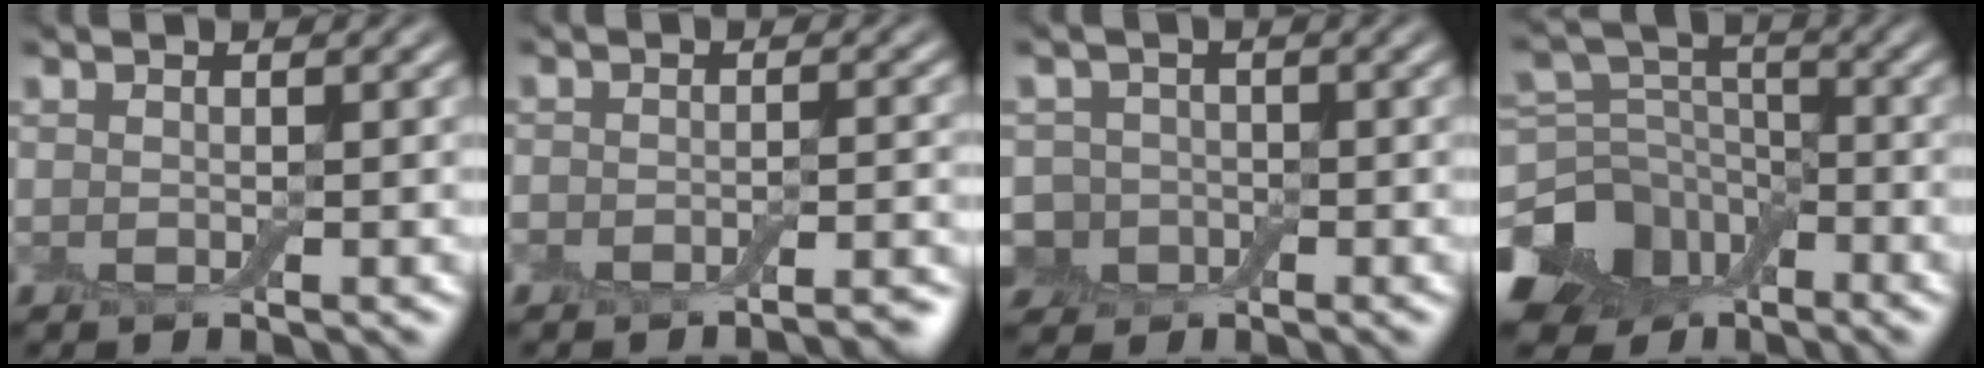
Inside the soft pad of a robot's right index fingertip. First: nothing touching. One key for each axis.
{"total": 3.4, "fx": -3.1, "fy": 0.7, "fz": 1.1, "tx": -0.014, "ty": -0.001, "tz": -0.043}
{"total": 4.1, "fx": -1.1, "fy": 3.8, "fz": 1.3, "tx": -0.006, "ty": 0.016, "tz": -0.045}
{"total": 10.7, "fx": -6.3, "fy": 7.8, "fz": 3.7, "tx": -0.081, "ty": -0.016, "tz": -0.105}